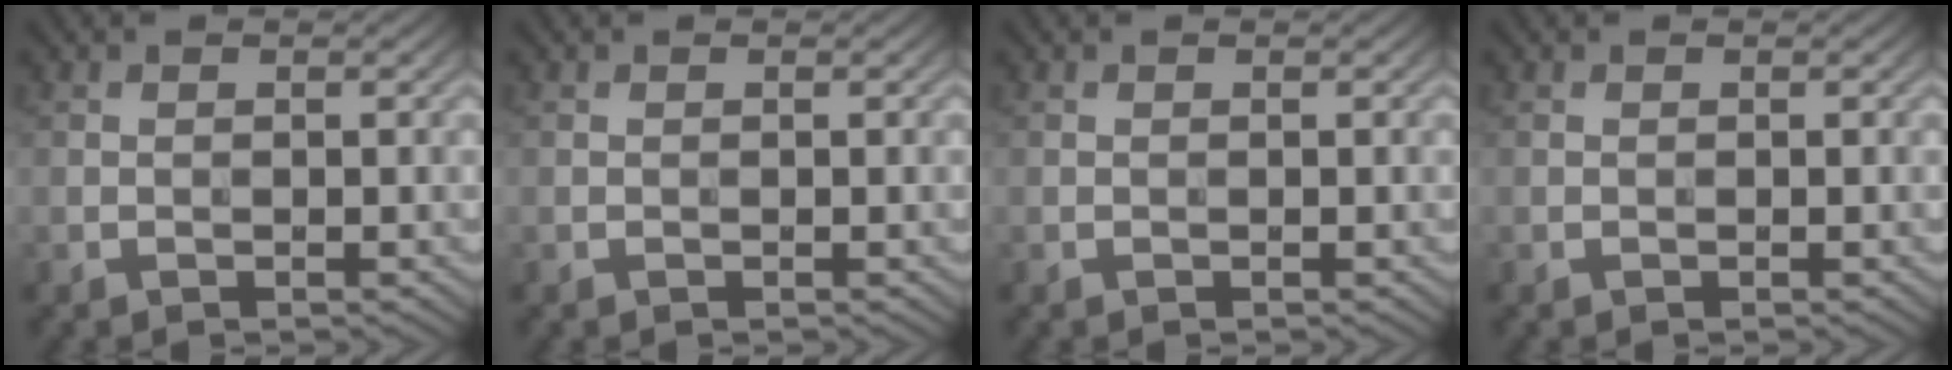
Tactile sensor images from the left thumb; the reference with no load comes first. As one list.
[{"total": 0.0}, {"total": 0.0}, {"total": 0.0}]